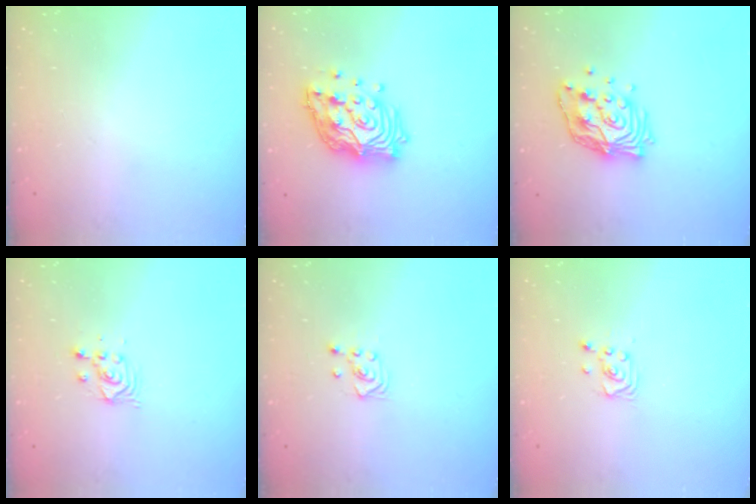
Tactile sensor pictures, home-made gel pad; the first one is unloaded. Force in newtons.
{"total": 17.4, "press": 17.1, "slide": 3.2}
{"total": 14.3, "press": 14.2, "slide": 1.4}
{"total": 2.9, "press": 2.9, "slide": 0.1}
{"total": 3.0, "press": 2.6, "slide": 1.5}
{"total": 2.6, "press": 2.6, "slide": 0.2}